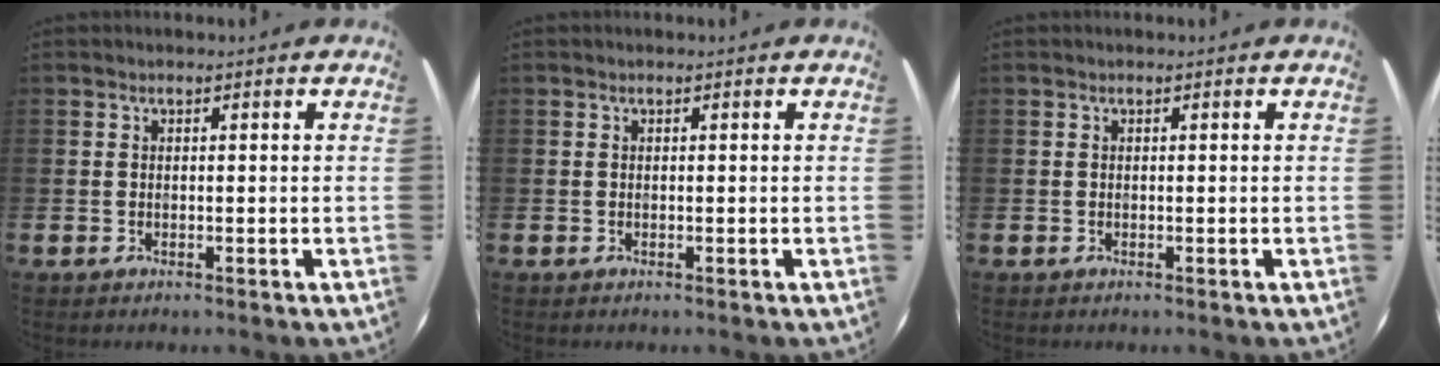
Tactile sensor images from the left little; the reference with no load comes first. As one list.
[{"total": 0.0}, {"total": 0.0}]